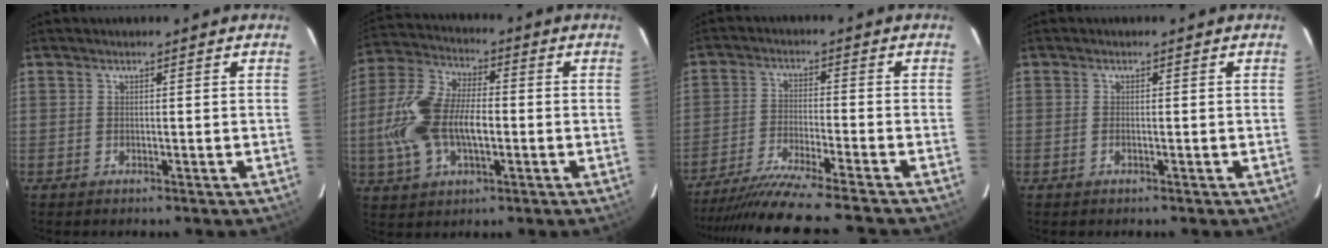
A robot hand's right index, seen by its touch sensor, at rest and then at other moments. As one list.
[{"total": 15.6, "force": [-2.4, 8.4, 12.9], "torque": [-0.282, 0.009, -0.044]}, {"total": 13.9, "force": [-12.6, -1.9, 5.6], "torque": [-0.126, -0.028, -0.217]}, {"total": 0.7, "force": [-0.3, 0.3, 0.6], "torque": [-0.015, 0.000, -0.006]}]